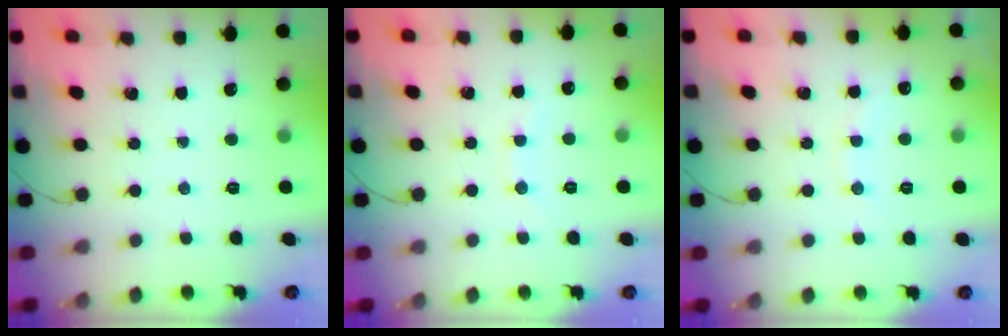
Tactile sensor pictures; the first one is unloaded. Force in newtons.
{"total": 3.5, "press": 3.3, "slide": 1.1}
{"total": 7.5, "press": 7.4, "slide": 1.3}